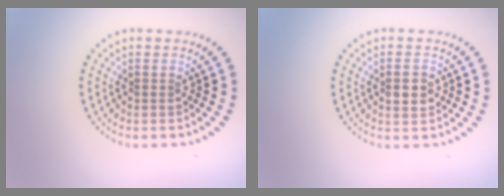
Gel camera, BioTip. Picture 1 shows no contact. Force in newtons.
{"total": 2.1, "press": 2.0, "slide": 0.2}